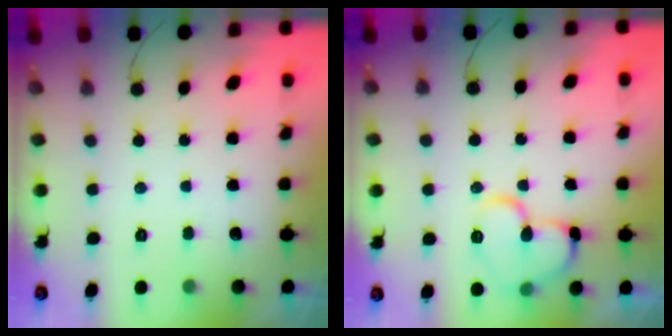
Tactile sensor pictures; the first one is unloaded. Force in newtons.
{"total": 12.5, "press": 12.4, "slide": 1.6}